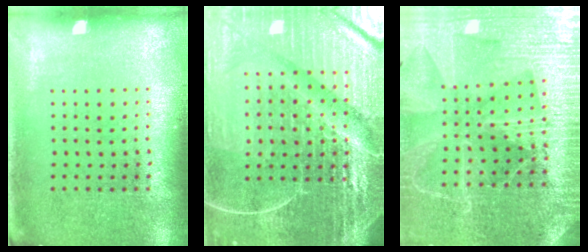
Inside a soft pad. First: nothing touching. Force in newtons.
{"total": 7.1, "press": 6.2, "slide": 3.5}
{"total": 4.5, "press": 4.2, "slide": 1.7}